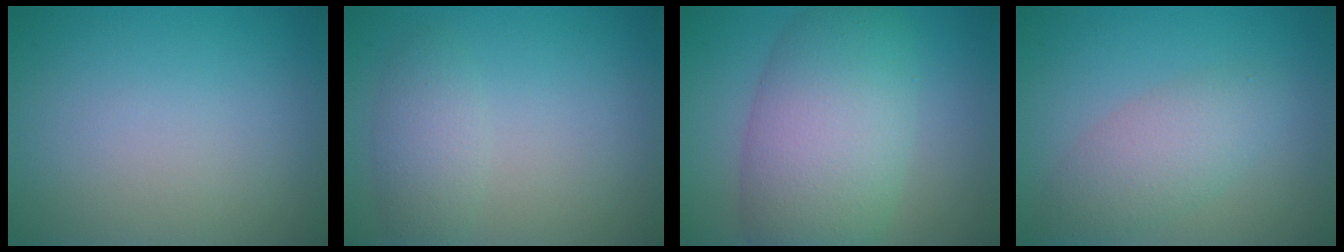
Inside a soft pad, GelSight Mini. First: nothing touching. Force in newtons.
{"total": 2.3, "press": 2.3, "slide": 0.0}
{"total": 9.1, "press": 9.1, "slide": 0.3}
{"total": 3.5, "press": 3.5, "slide": 0.3}